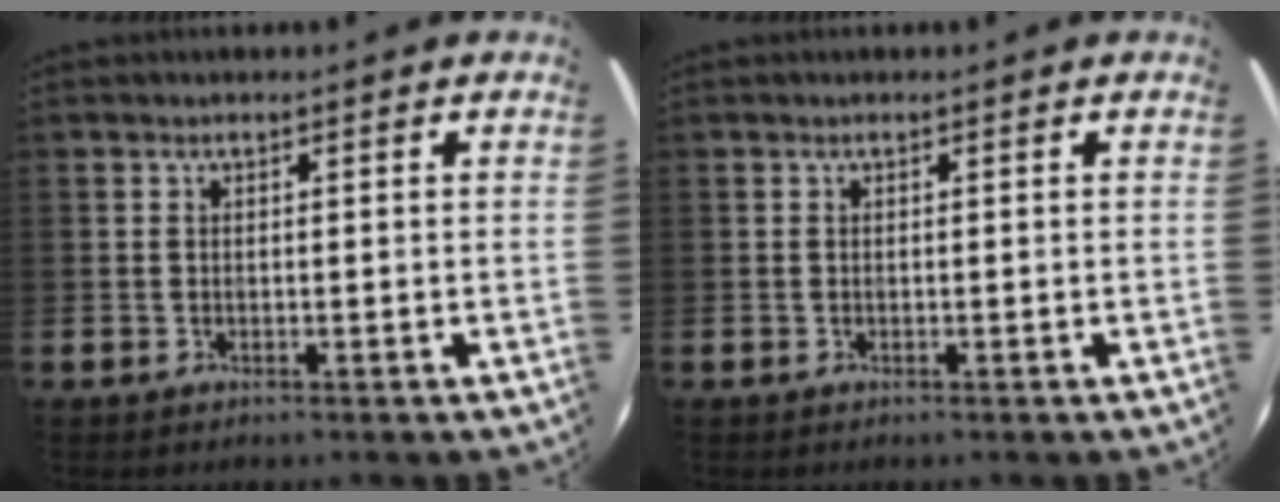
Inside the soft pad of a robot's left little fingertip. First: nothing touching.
{"total": 0.0}